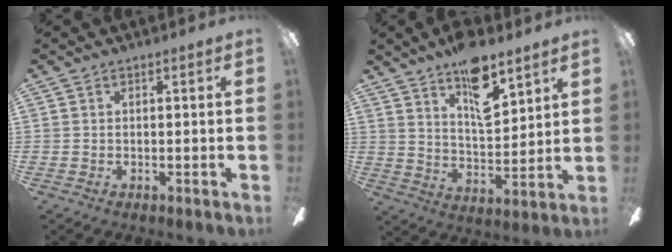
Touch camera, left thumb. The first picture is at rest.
{"total": 13.7, "force": [9.7, 4.9, 8.3], "torque": [-0.129, -0.055, 0.166]}